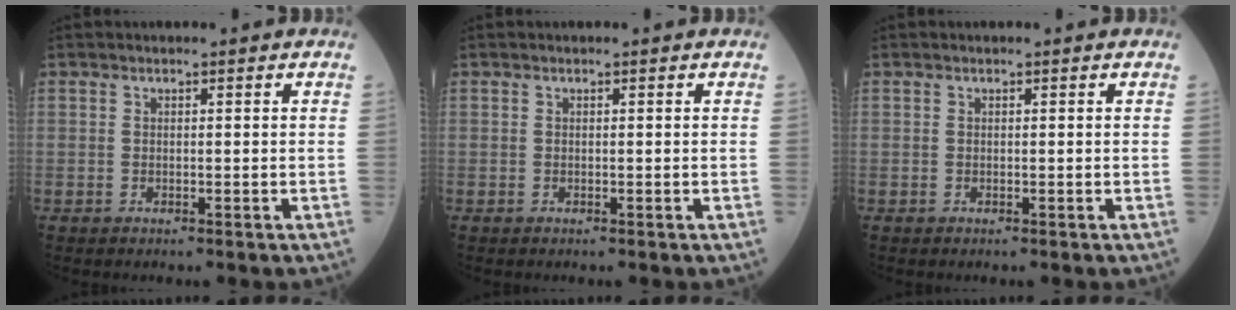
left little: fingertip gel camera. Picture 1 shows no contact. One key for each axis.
{"total": 0.0}
{"total": 0.0}